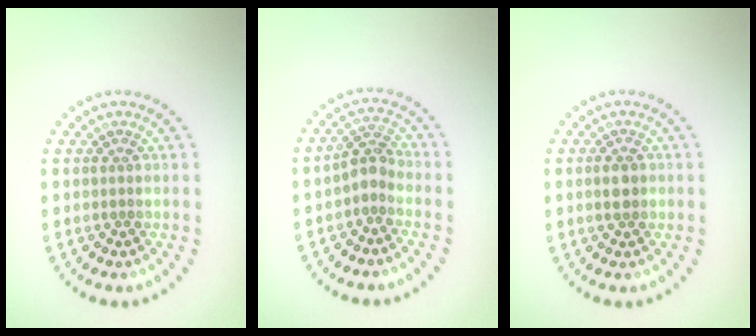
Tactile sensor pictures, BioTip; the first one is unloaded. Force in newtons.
{"total": 2.1, "press": 1.7, "slide": 1.2}
{"total": 1.6, "press": 1.6, "slide": 0.1}